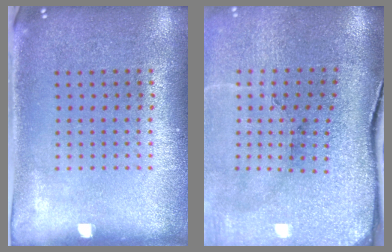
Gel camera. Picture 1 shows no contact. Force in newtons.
{"total": 4.1, "press": 3.5, "slide": 2.0}